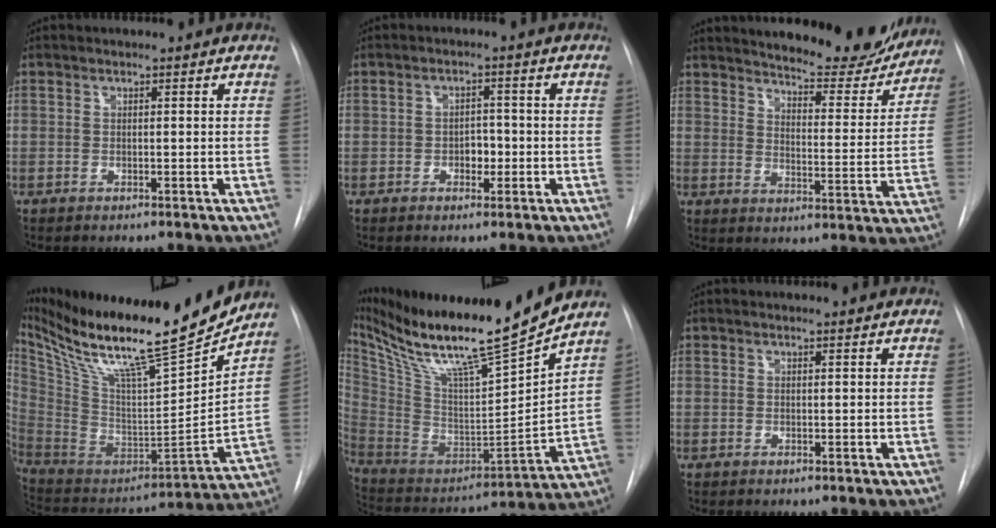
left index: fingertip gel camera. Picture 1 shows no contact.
{"total": 2.7, "force": [-0.8, 1.8, 1.8], "torque": [-0.020, 0.007, -0.010]}
{"total": 18.5, "force": [17.2, 3.6, 5.9], "torque": [-0.074, -0.047, 0.216]}
{"total": 27.1, "force": [22.7, 1.6, 14.6], "torque": [-0.267, -0.049, 0.374]}
{"total": 23.4, "force": [19.7, 0.1, 12.5], "torque": [-0.233, -0.044, 0.340]}
{"total": 1.4, "force": [1.3, 0.3, 0.2], "torque": [-0.010, 0.010, 0.017]}